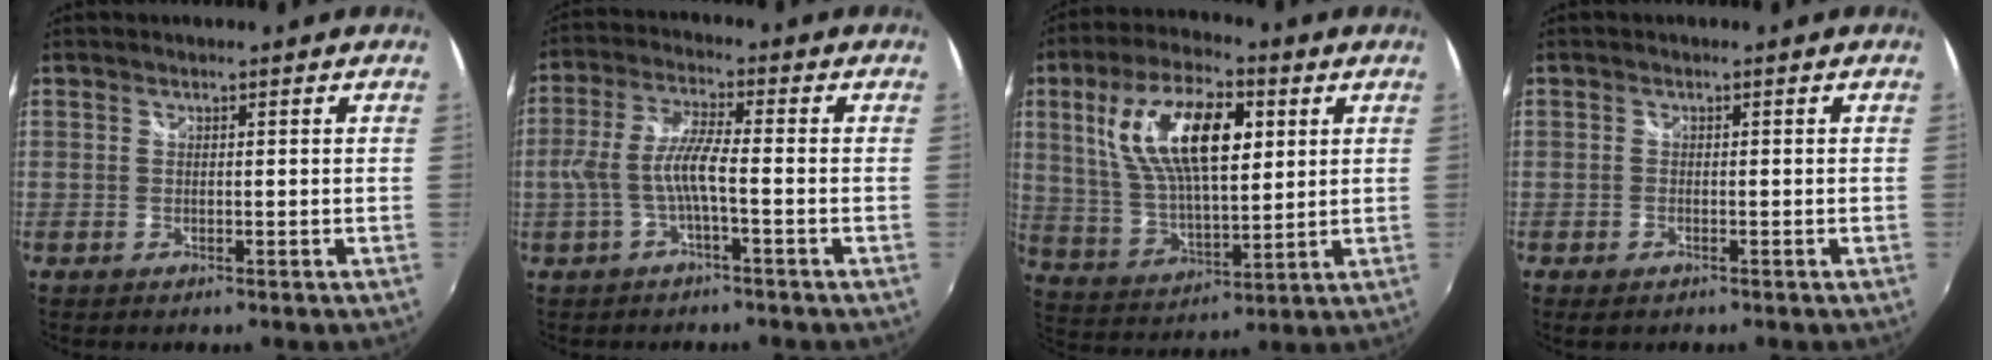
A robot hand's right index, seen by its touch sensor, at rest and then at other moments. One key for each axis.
{"total": 7.1, "fx": -2.0, "fy": 0.7, "fz": 6.8, "tx": -0.150, "ty": 0.004, "tz": -0.033}
{"total": 17.7, "fx": 5.7, "fy": 7.5, "fz": 15.0, "tx": -0.285, "ty": 0.016, "tz": 0.110}
{"total": 1.6, "fx": -1.1, "fy": 1.0, "fz": 0.7, "tx": -0.017, "ty": -0.006, "tz": -0.019}